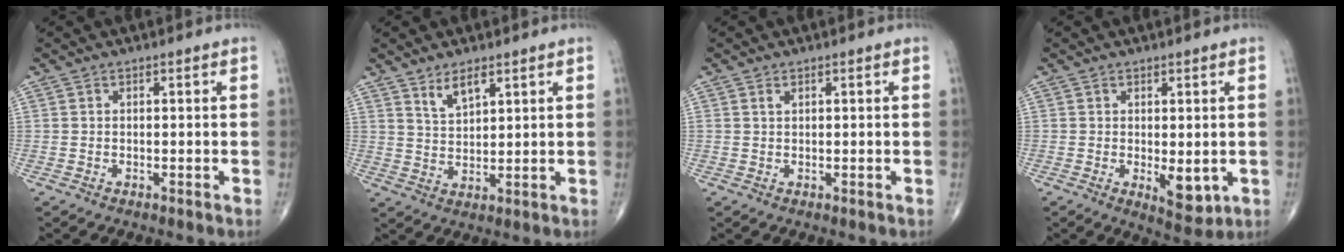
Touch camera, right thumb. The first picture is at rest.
{"total": 4.8, "force": [3.2, 1.8, 3.0], "torque": [-0.049, -0.023, 0.065]}
{"total": 0.7, "force": [0.4, 0.3, 0.4], "torque": [-0.005, 0.002, 0.011]}
{"total": 5.3, "force": [-0.7, 2.4, 4.7], "torque": [-0.054, -0.014, -0.001]}